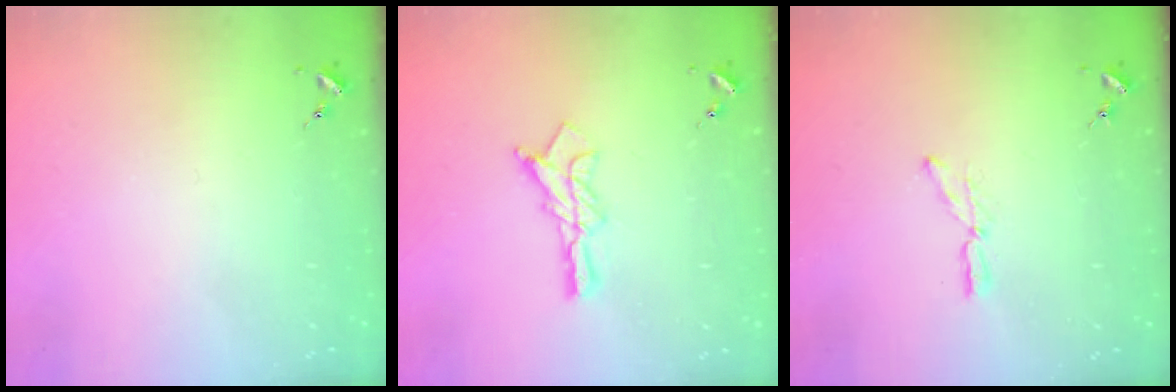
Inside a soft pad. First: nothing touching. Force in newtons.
{"total": 10.6, "press": 10.6, "slide": 0.8}
{"total": 6.9, "press": 6.9, "slide": 0.4}